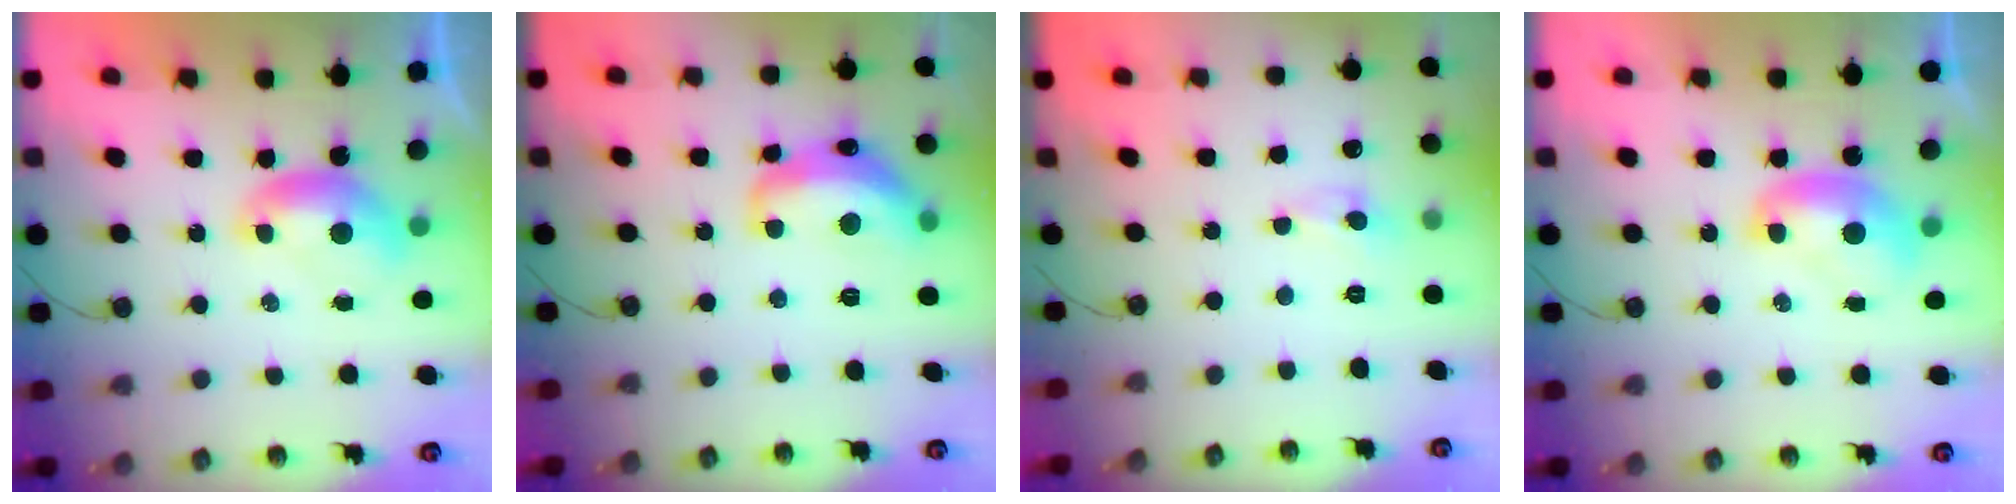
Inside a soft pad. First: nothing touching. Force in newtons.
{"total": 7.9, "press": 7.8, "slide": 1.0}
{"total": 0.0}
{"total": 1.9, "press": 1.9, "slide": 0.2}